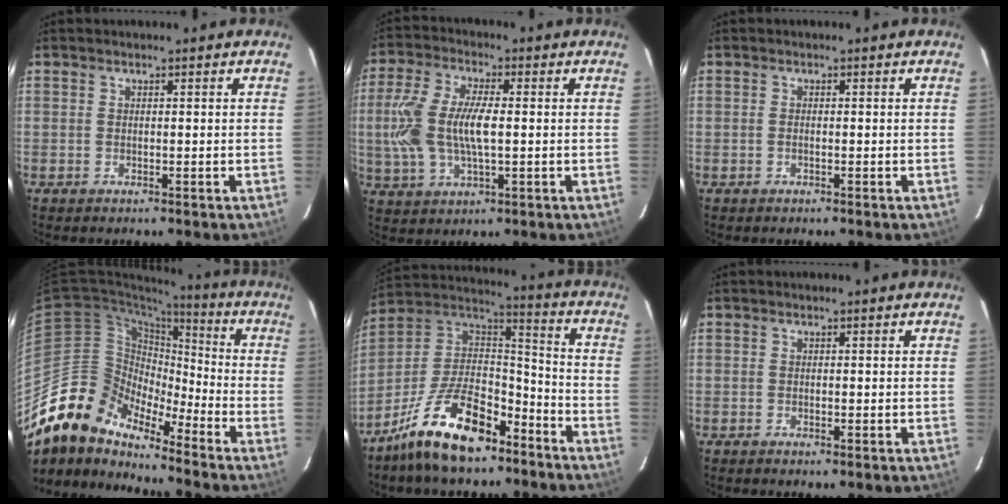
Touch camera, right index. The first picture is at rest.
{"total": 12.5, "force": [0.1, 5.4, 11.3], "torque": [-0.242, 0.006, 0.003]}
{"total": 0.5, "force": [-0.2, 0.3, 0.4], "torque": [-0.010, 0.001, -0.005]}
{"total": 13.8, "force": [-12.0, 5.6, 3.9], "torque": [-0.069, 0.018, -0.239]}
{"total": 19.0, "force": [-12.5, 8.3, 11.8], "torque": [-0.237, 0.014, -0.218]}
{"total": 0.5, "force": [-0.2, 0.2, 0.5], "torque": [-0.008, -0.002, -0.005]}